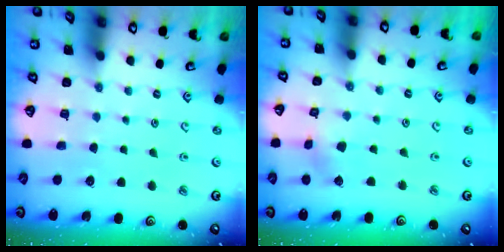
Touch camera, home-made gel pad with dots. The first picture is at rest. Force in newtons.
{"total": 2.8, "press": 2.8, "slide": 0.1}